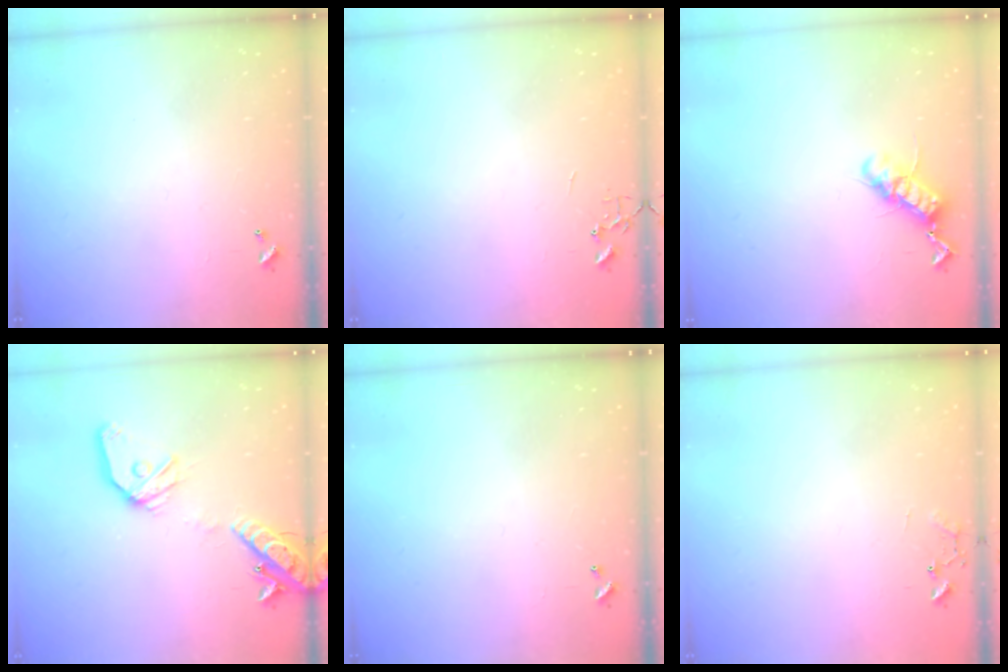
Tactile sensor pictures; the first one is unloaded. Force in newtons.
{"total": 0.0}
{"total": 11.7, "press": 11.7, "slide": 0.9}
{"total": 17.4, "press": 17.1, "slide": 3.1}
{"total": 0.0}
{"total": 7.4, "press": 7.4, "slide": 0.6}